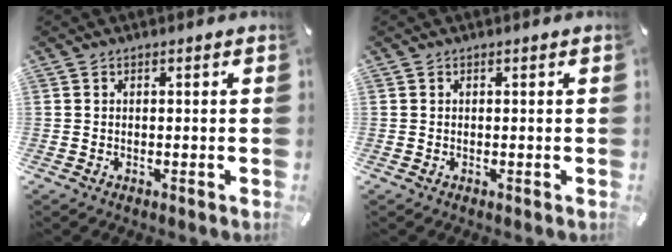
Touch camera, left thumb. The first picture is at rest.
{"total": 0.0}